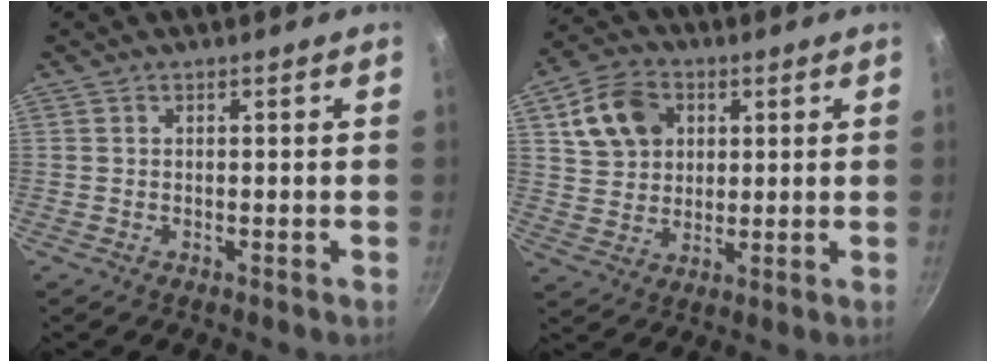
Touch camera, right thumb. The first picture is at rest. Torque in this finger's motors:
{"motor_torque": [0.07, 0.21, -0.02, 0.18, 0.08]}